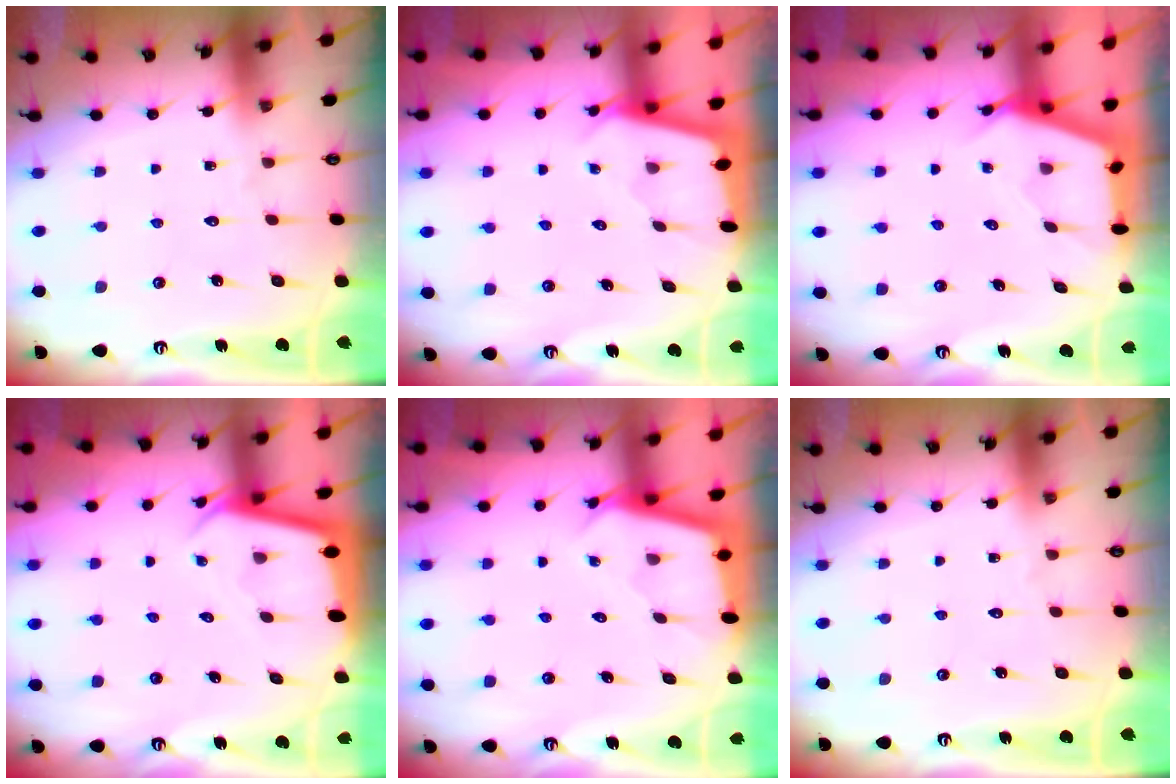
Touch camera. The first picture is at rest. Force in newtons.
{"total": 1.8, "press": 1.8, "slide": 0.2}
{"total": 2.8, "press": 2.7, "slide": 0.4}
{"total": 2.3, "press": 2.3, "slide": 0.1}
{"total": 2.4, "press": 2.4, "slide": 0.2}
{"total": 0.0}